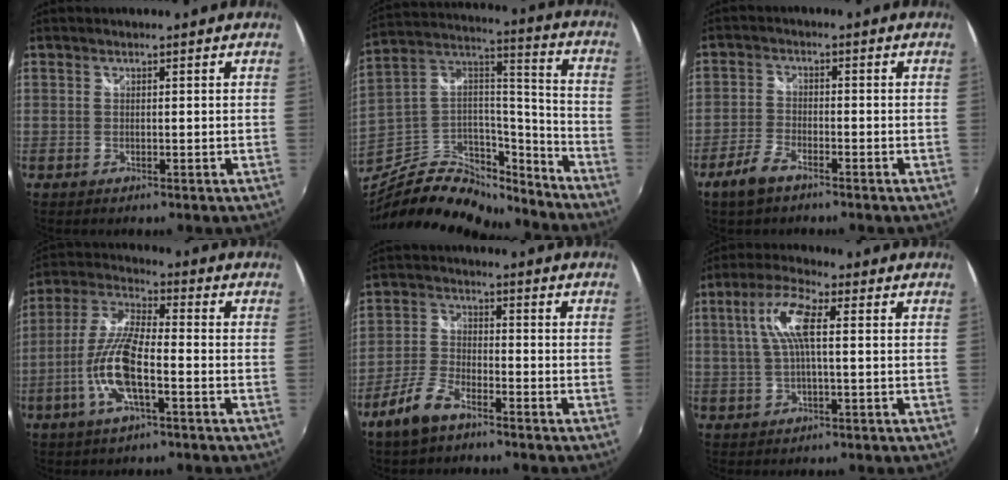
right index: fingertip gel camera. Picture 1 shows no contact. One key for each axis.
{"total": 24.8, "fx": -19.8, "fy": 10.4, "fz": 10.6, "tx": -0.213, "ty": 0.044, "tz": -0.310}
{"total": 5.2, "fx": -3.7, "fy": 2.0, "fz": 3.0, "tx": -0.080, "ty": -0.003, "tz": -0.076}
{"total": 12.3, "fx": -4.1, "fy": 3.2, "fz": 11.1, "tx": -0.237, "ty": -0.003, "tz": -0.082}
{"total": 7.5, "fx": -5.4, "fy": 2.8, "fz": 4.5, "tx": -0.107, "ty": 0.000, "tz": -0.108}
{"total": 8.1, "fx": 1.4, "fy": 2.0, "fz": 7.7, "tx": -0.149, "ty": 0.011, "tz": 0.028}